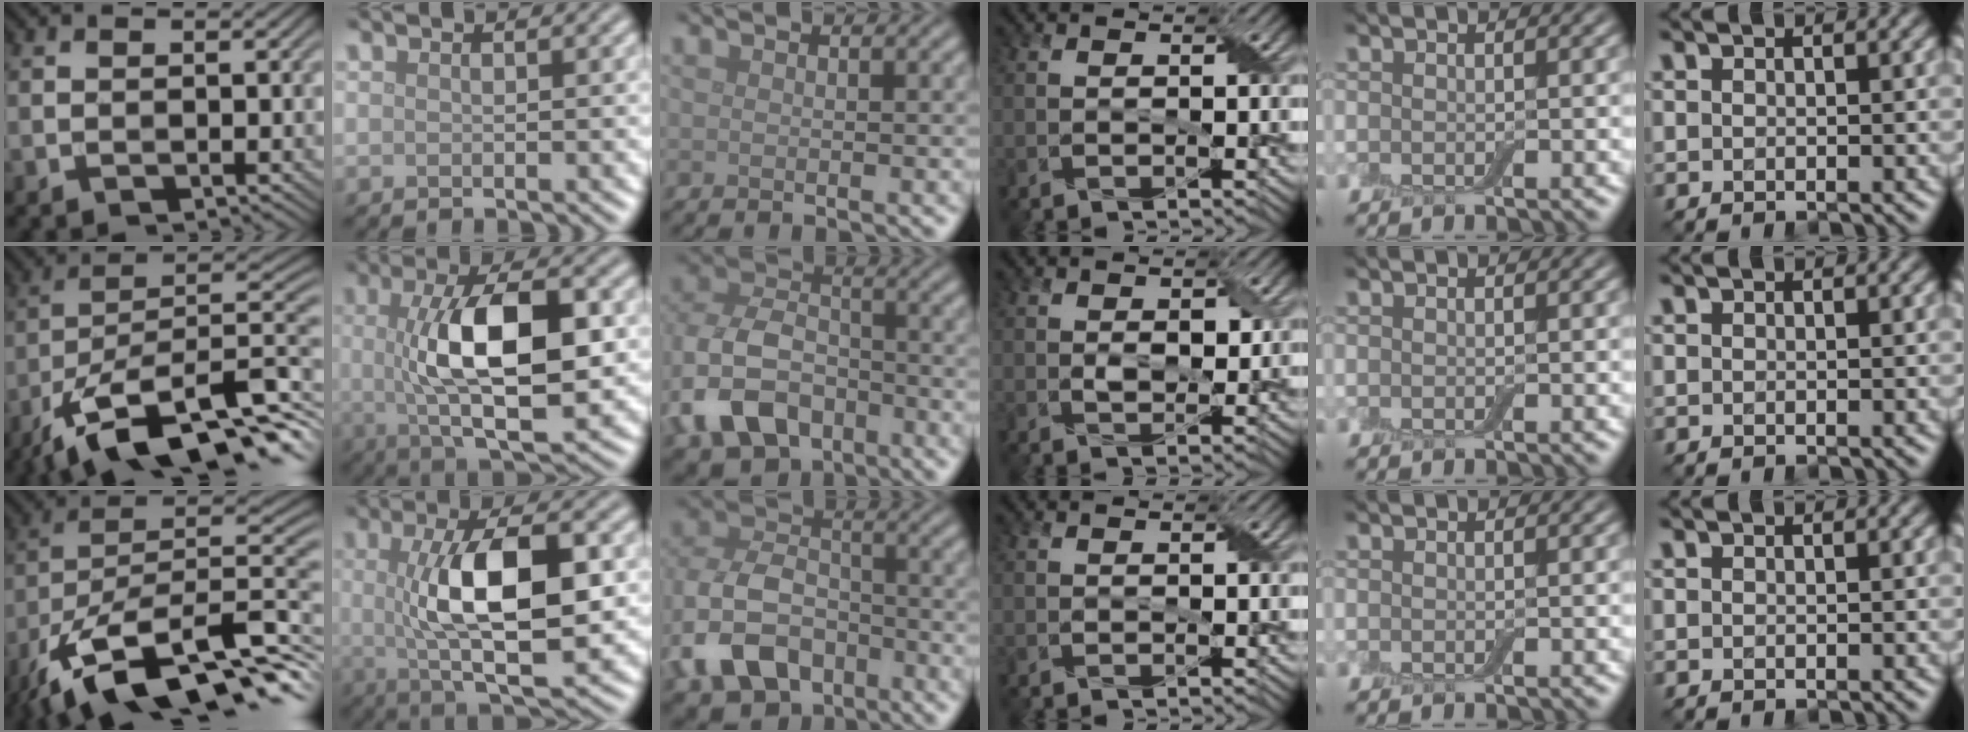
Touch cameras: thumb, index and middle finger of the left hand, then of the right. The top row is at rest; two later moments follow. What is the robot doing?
{"motion": "wrap", "object": "adhesive wrap"}